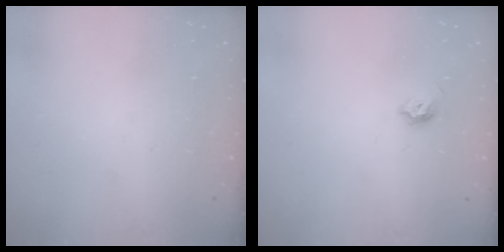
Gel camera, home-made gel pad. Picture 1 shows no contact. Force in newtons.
{"total": 4.7, "press": 4.6, "slide": 1.2}